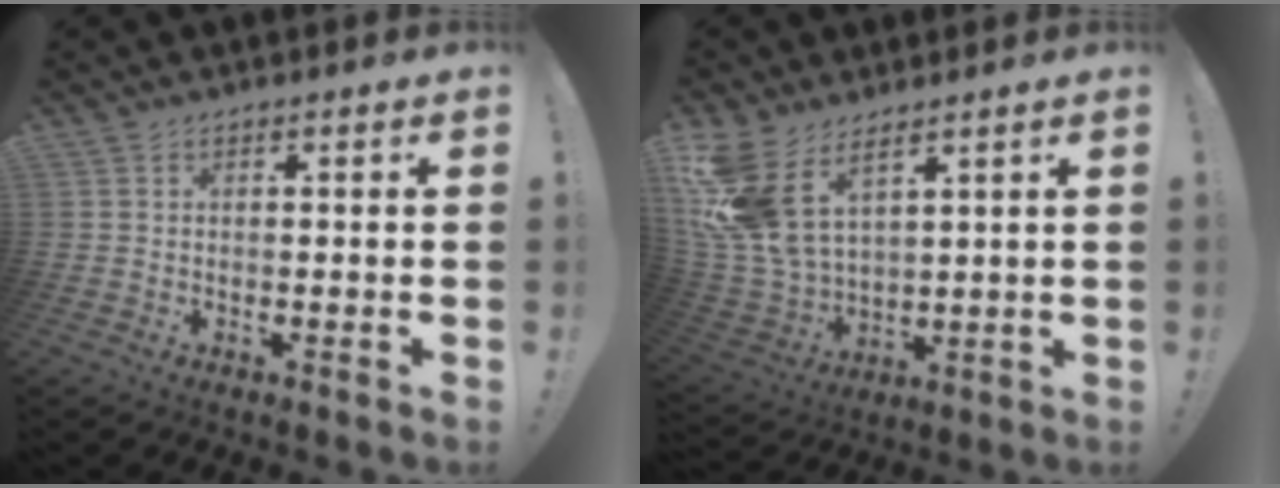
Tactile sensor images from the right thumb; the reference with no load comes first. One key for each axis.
{"total": 14.5, "fx": 8.0, "fy": 8.0, "fz": 9.1, "tx": -0.205, "ty": -0.049, "tz": 0.151}